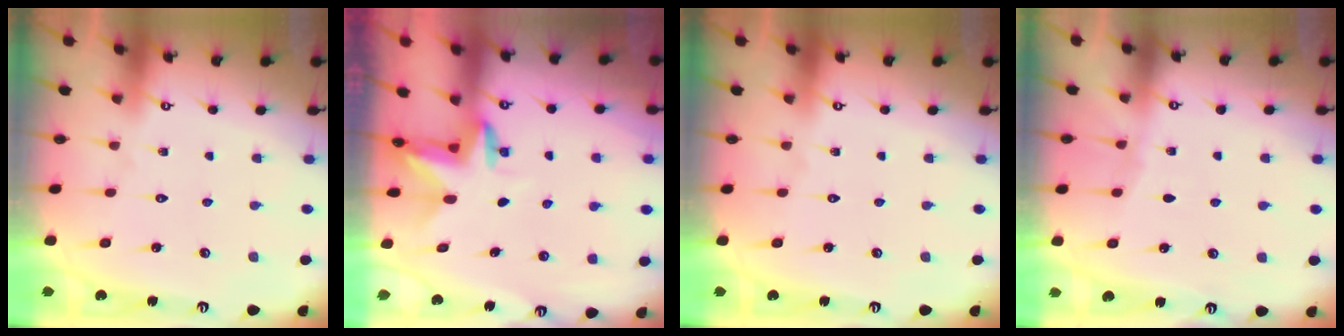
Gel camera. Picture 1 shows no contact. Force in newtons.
{"total": 3.2, "press": 3.2, "slide": 0.3}
{"total": 0.0}
{"total": 3.4, "press": 3.4, "slide": 0.5}